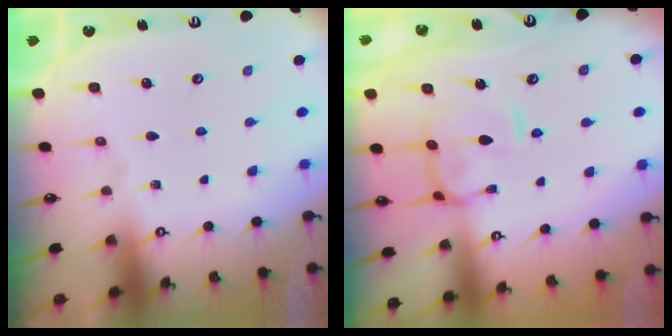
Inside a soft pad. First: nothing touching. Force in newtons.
{"total": 5.5, "press": 5.3, "slide": 1.1}